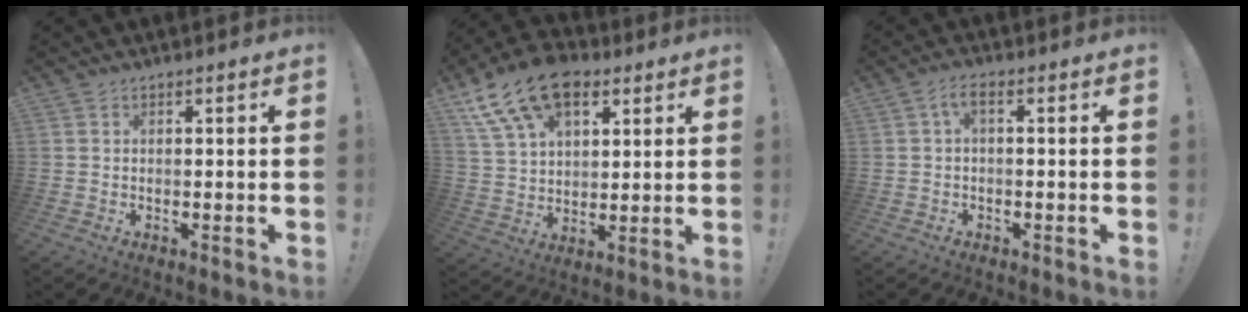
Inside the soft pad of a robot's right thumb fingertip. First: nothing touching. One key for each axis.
{"total": 17.9, "fx": 9.6, "fy": 11.1, "fz": 10.2, "tx": -0.180, "ty": -0.050, "tz": 0.178}
{"total": 2.9, "fx": -0.2, "fy": 0.7, "fz": 2.8, "tx": -0.058, "ty": -0.002, "tz": -0.005}